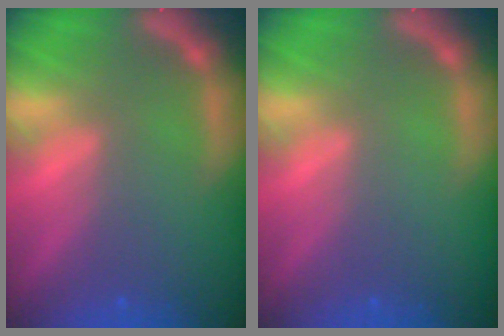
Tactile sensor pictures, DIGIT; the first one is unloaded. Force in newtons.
{"total": 0.0}